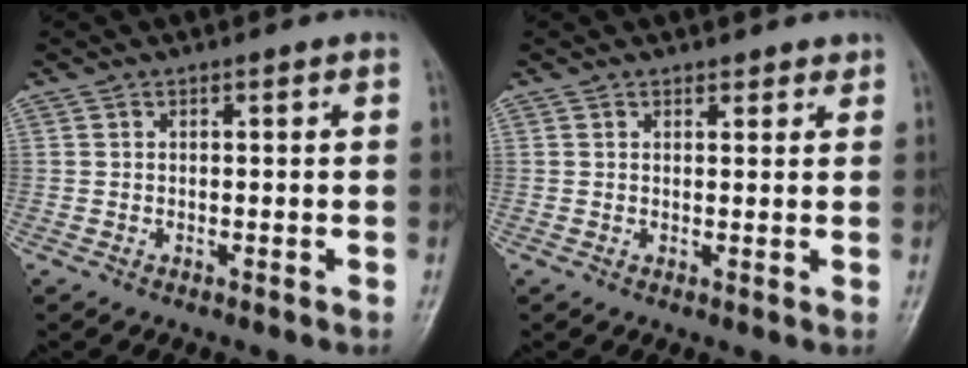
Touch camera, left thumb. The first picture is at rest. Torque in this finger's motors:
{"motor_torque": [-0.21, -0.15, -0.01, -0.06, 0.04]}